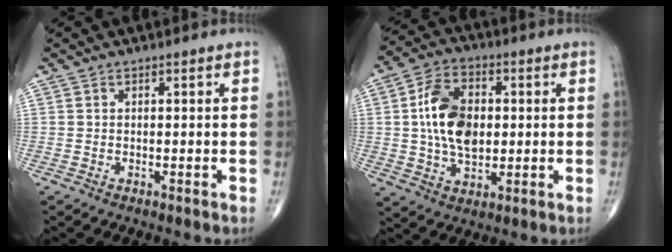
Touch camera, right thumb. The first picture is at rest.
{"total": 13.2, "force": [1.1, 8.3, 10.2], "torque": [-0.164, 0.007, 0.019]}